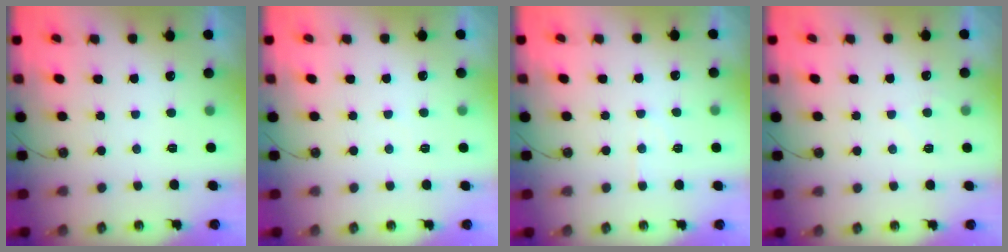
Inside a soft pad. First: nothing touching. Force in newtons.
{"total": 2.8, "press": 2.8, "slide": 0.4}
{"total": 5.3, "press": 5.3, "slide": 0.5}
{"total": 3.9, "press": 3.8, "slide": 0.5}